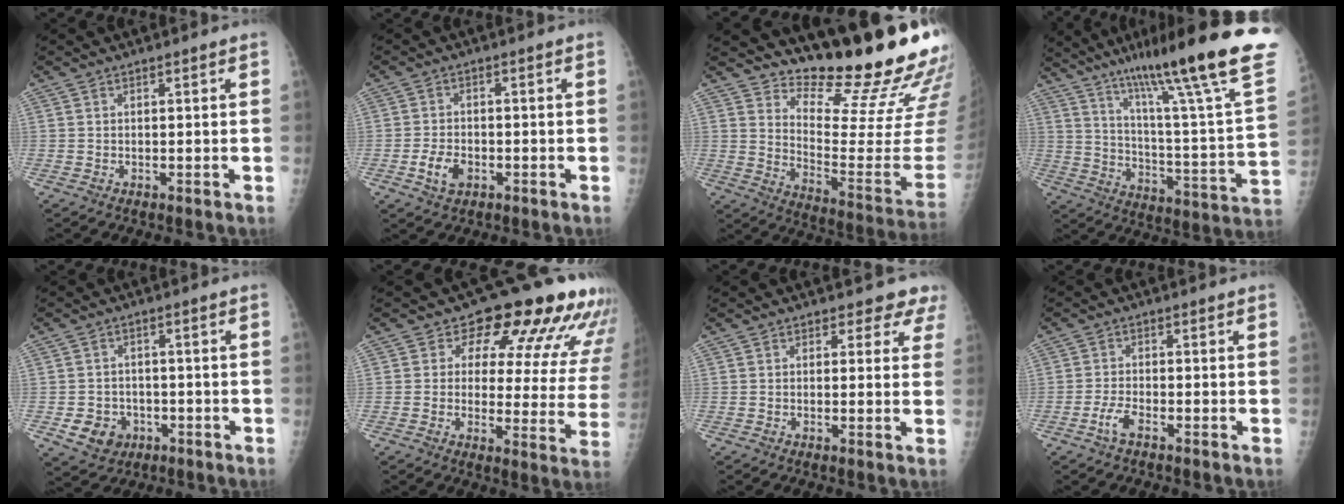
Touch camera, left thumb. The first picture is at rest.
{"total": 4.3, "force": [-1.7, 2.8, 2.8], "torque": [-0.049, 0.007, -0.028]}
{"total": 20.3, "force": [17.2, 2.6, 10.4], "torque": [-0.118, -0.170, 0.247]}
{"total": 31.2, "force": [20.7, 3.2, 23.1], "torque": [-0.305, -0.080, 0.309]}
{"total": 6.0, "force": [-2.1, 5.1, 2.2], "torque": [-0.018, 0.012, -0.024]}
{"total": 17.3, "force": [11.2, 8.3, 10.3], "torque": [-0.069, -0.048, 0.117]}
{"total": 4.2, "force": [3.5, 2.3, 0.1], "torque": [0.038, -0.017, 0.016]}
{"total": 2.8, "force": [-1.7, 0.8, 2.0], "torque": [-0.047, 0.009, -0.038]}